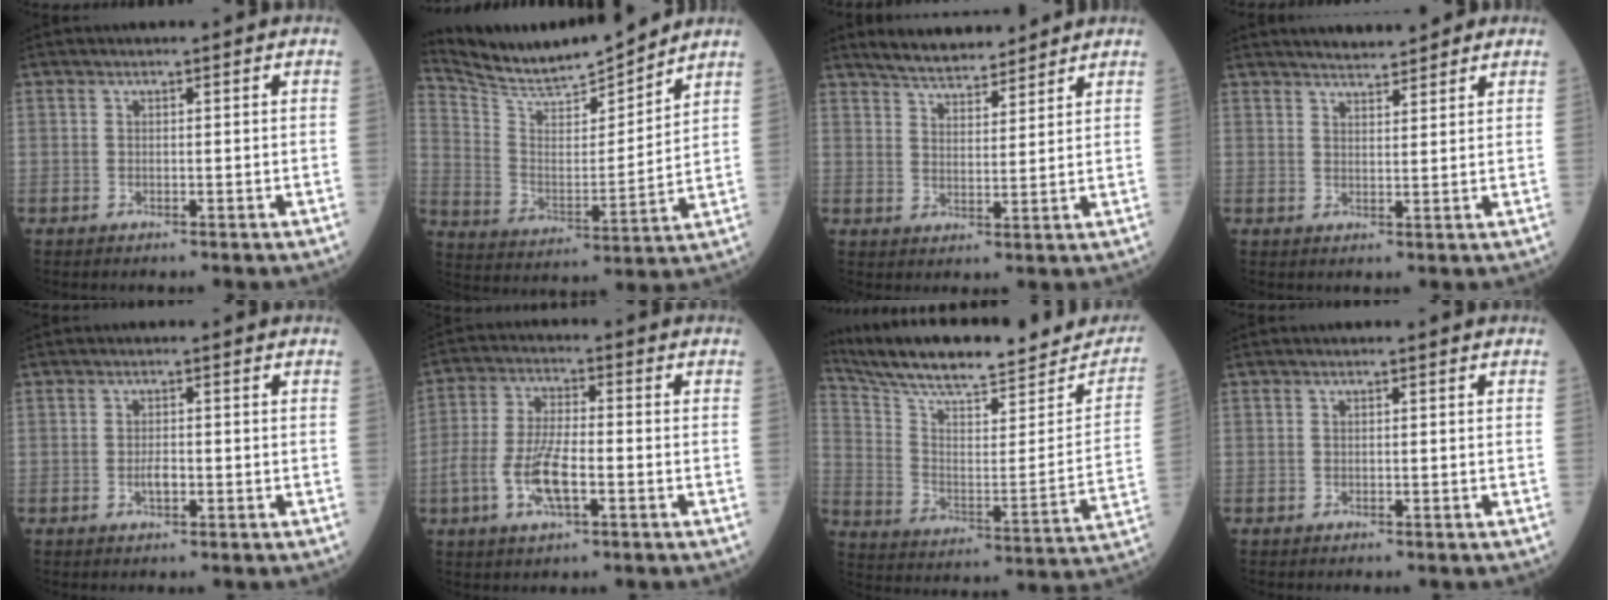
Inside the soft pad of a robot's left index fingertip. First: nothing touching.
{"total": 13.5, "force": [13.0, 0.8, 3.7], "torque": [-0.082, -0.005, 0.234]}
{"total": 7.6, "force": [7.1, 1.6, 2.3], "torque": [-0.042, 0.011, 0.121]}
{"total": 5.4, "force": [5.0, 1.3, 1.8], "torque": [-0.028, 0.013, 0.072]}
{"total": 1.5, "force": [-0.6, 0.6, 1.3], "torque": [-0.026, -0.002, -0.011]}
{"total": 8.2, "force": [-2.8, 2.6, 7.2], "torque": [-0.155, -0.004, -0.055]}
{"total": 22.9, "force": [20.5, 5.1, 8.7], "torque": [-0.138, -0.022, 0.292]}
{"total": 0.0}